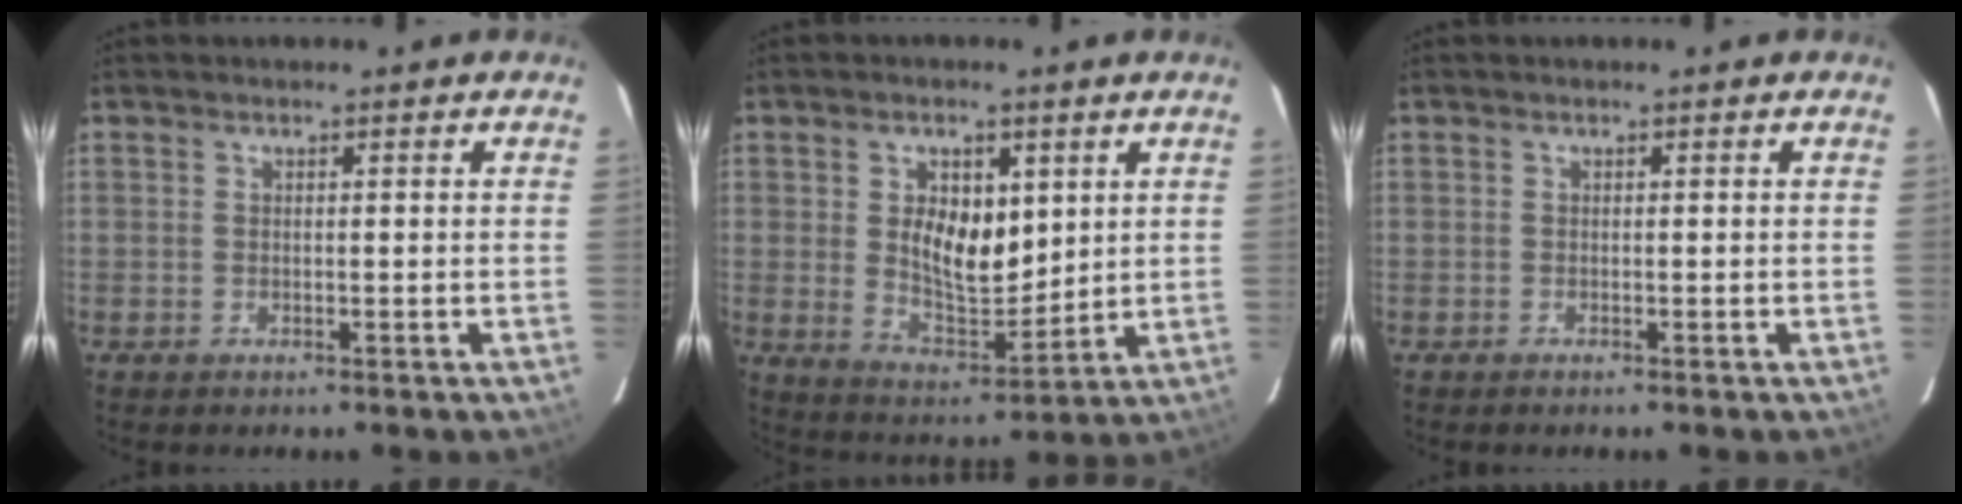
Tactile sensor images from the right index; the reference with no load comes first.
{"total": 10.1, "force": [2.4, 5.7, 7.9], "torque": [-0.137, -0.003, 0.054]}
{"total": 0.0}